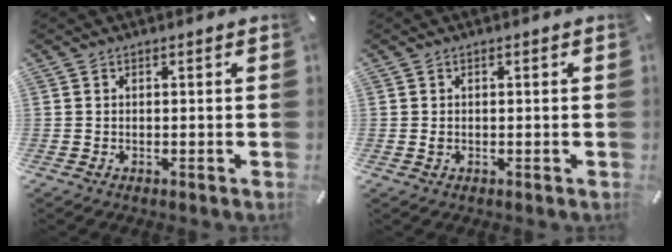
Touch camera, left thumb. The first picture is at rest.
{"total": 0.8, "force": [0.0, 0.6, 0.5], "torque": [-0.012, 0.001, -0.001]}